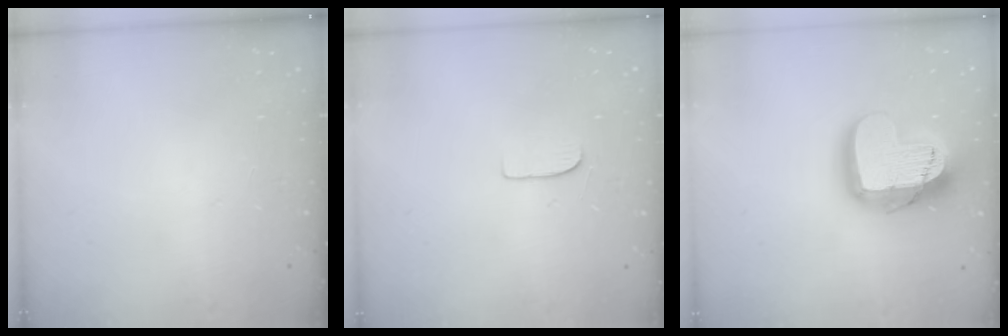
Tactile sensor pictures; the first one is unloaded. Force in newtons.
{"total": 4.8, "press": 4.7, "slide": 0.6}
{"total": 24.2, "press": 24.1, "slide": 1.8}